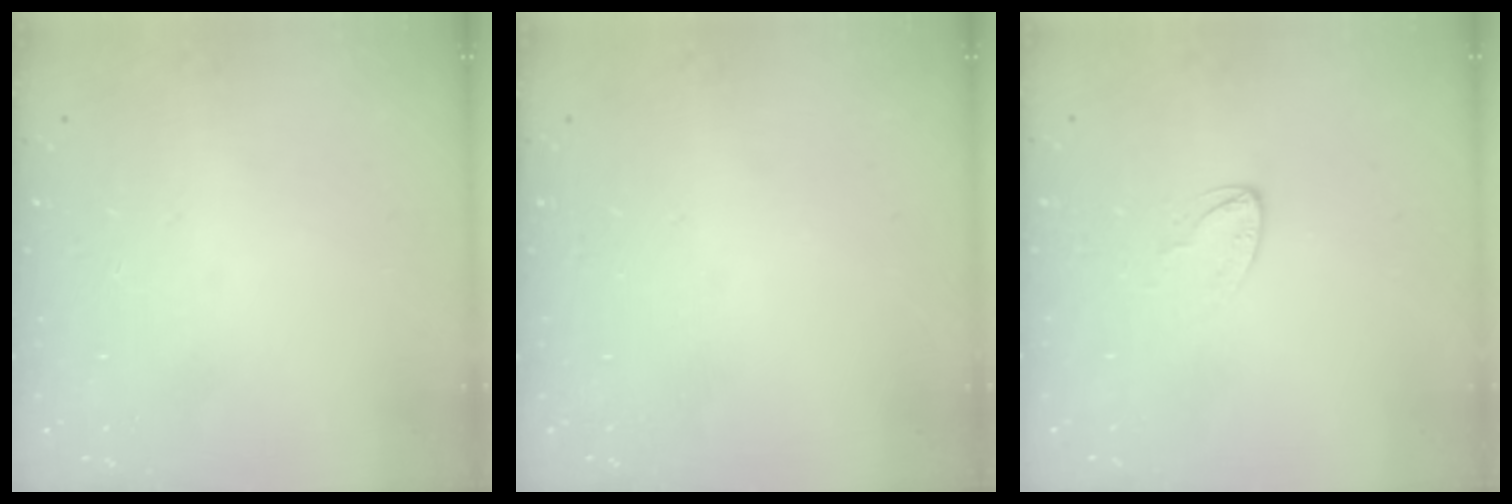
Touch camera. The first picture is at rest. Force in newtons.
{"total": 0.0}
{"total": 4.0, "press": 4.0, "slide": 0.3}